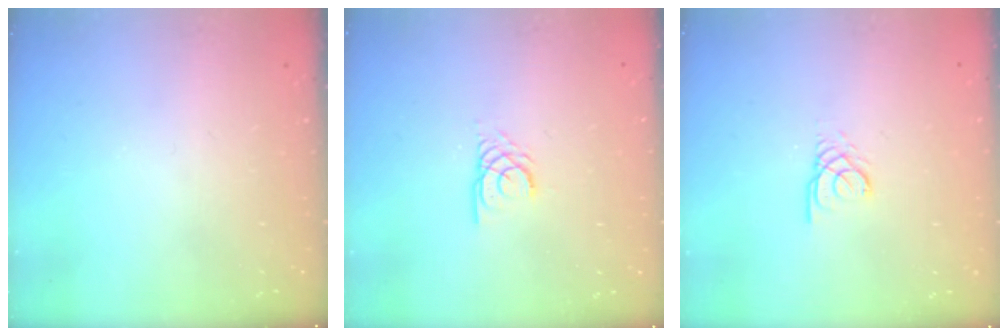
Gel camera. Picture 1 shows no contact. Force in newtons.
{"total": 2.3, "press": 2.3, "slide": 0.1}
{"total": 2.4, "press": 2.4, "slide": 0.3}